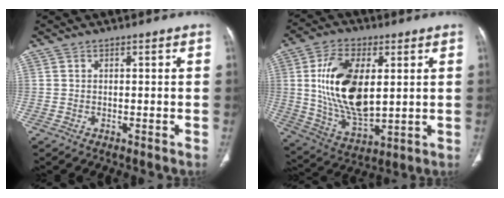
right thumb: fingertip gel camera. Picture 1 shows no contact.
{"total": 18.1, "force": [3.0, 9.6, 15.0], "torque": [-0.268, -0.016, 0.065]}